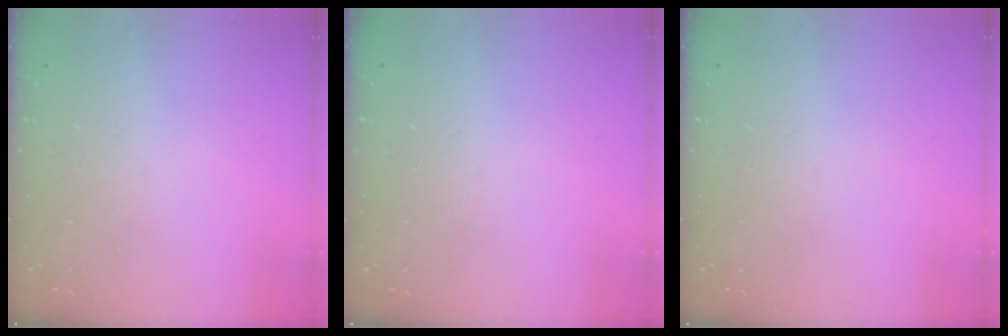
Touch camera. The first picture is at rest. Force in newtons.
{"total": 0.0}
{"total": 0.0}